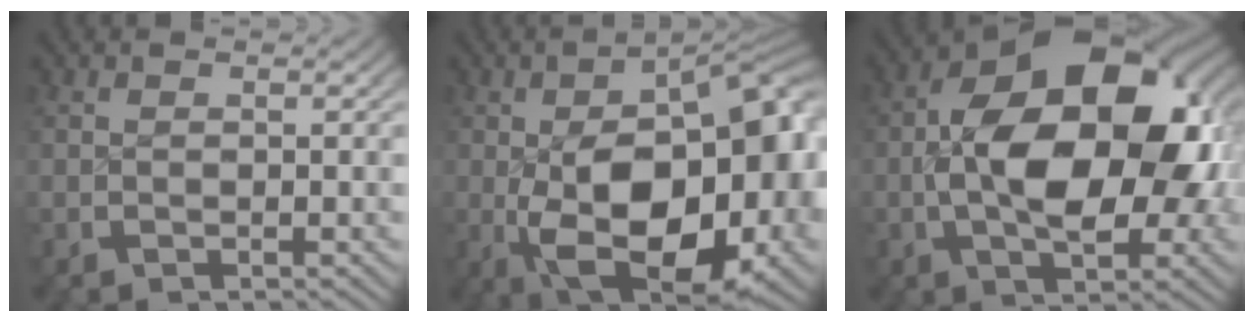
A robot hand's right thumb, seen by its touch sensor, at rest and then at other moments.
{"total": 19.6, "force": [-2.4, 11.5, 15.7], "torque": [-0.257, -0.073, 0.000]}
{"total": 19.2, "force": [0.7, 11.2, 15.6], "torque": [-0.242, -0.022, 0.020]}